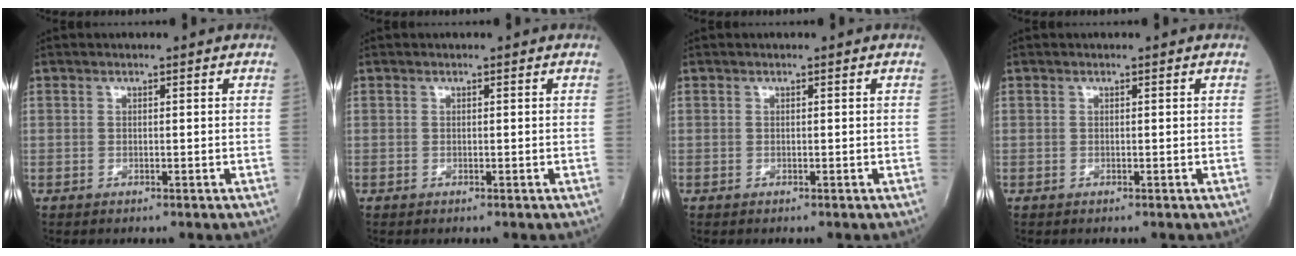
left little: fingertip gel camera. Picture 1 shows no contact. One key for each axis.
{"total": 0.0}
{"total": 0.0}
{"total": 0.0}